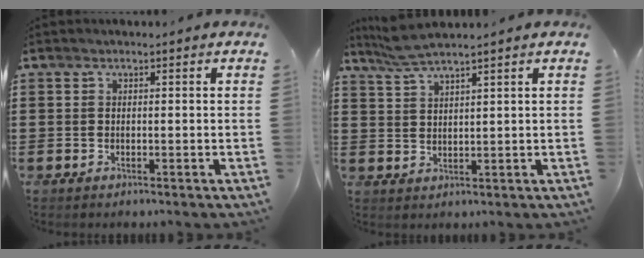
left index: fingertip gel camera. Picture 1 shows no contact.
{"total": 3.7, "force": [3.1, 0.1, 2.0], "torque": [-0.046, -0.004, 0.056]}